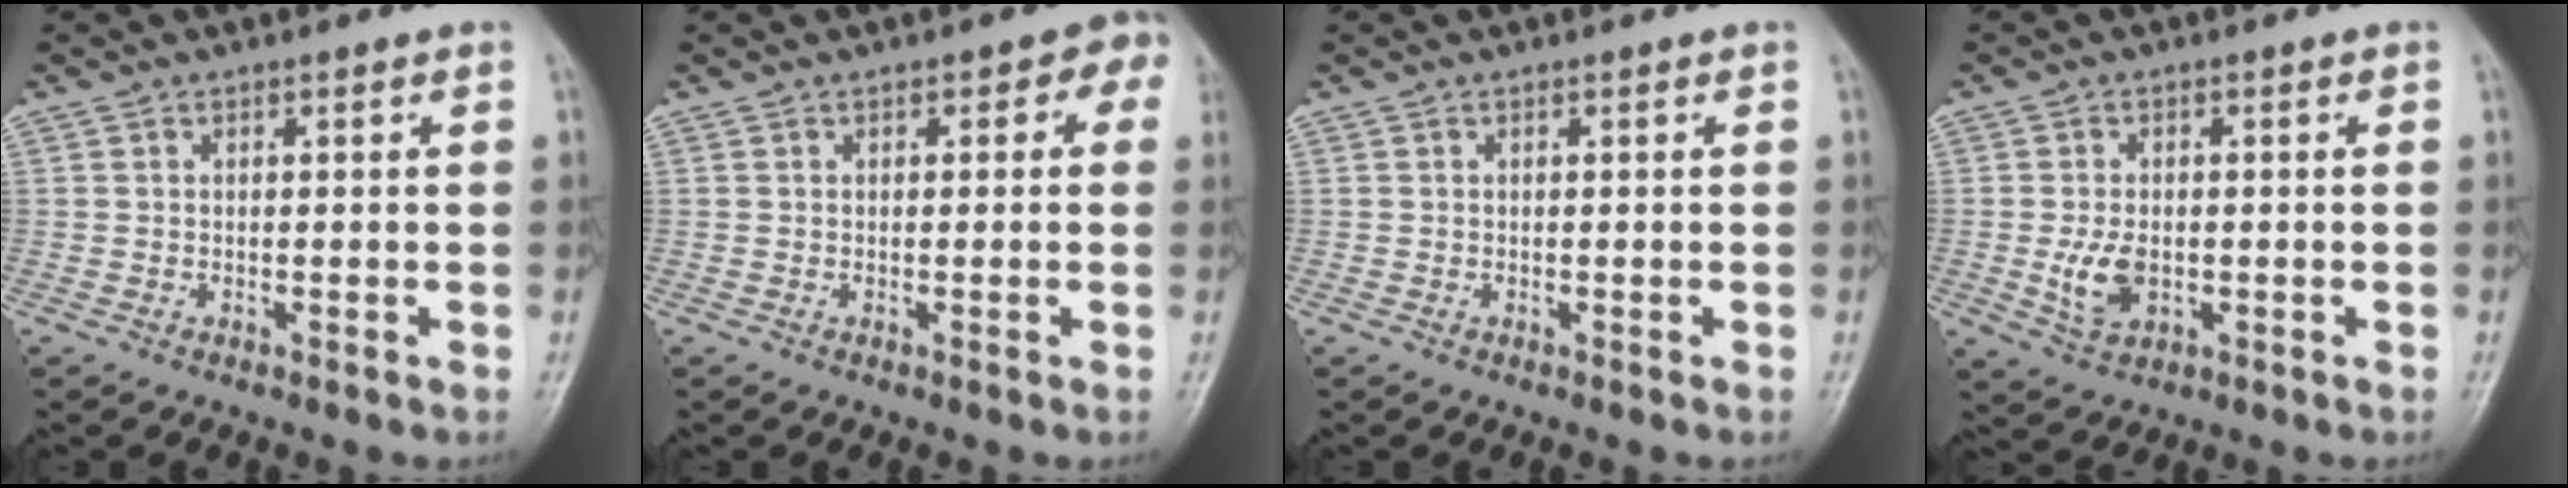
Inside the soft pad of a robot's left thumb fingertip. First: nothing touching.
{"total": 4.1, "force": [1.2, 2.1, 3.3], "torque": [-0.016, 0.006, 0.004]}
{"total": 0.0}
{"total": 5.6, "force": [-0.9, 3.5, 4.2], "torque": [-0.075, 0.001, -0.011]}